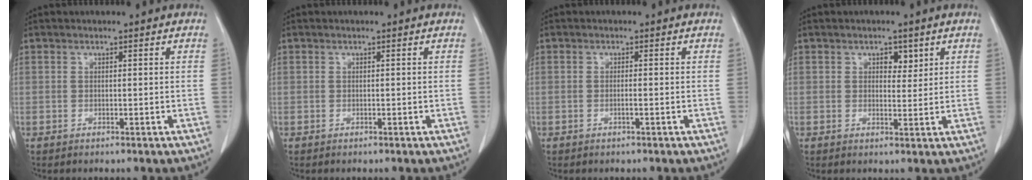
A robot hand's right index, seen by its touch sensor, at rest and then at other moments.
{"total": 0.0}
{"total": 0.8, "force": [-0.3, -0.1, 0.8], "torque": [-0.015, 0.000, -0.004]}
{"total": 2.5, "force": [1.3, 1.5, 1.5], "torque": [-0.016, 0.000, 0.019]}